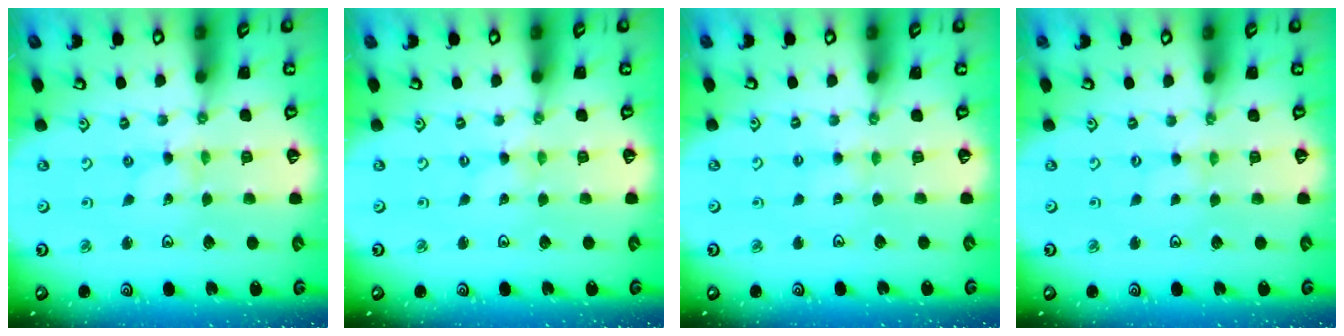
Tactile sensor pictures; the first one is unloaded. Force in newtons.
{"total": 0.0}
{"total": 2.3, "press": 2.3, "slide": 0.4}
{"total": 0.0}